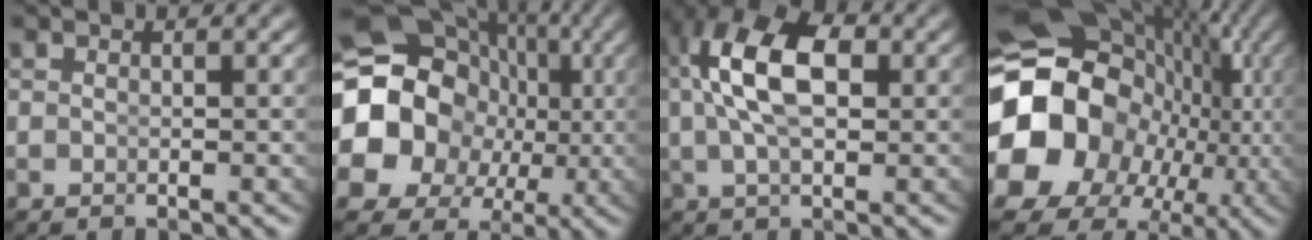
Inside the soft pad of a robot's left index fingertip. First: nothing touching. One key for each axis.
{"total": 21.8, "fx": 1.8, "fy": 18.8, "fz": 10.8, "tx": -0.254, "ty": -0.061, "tz": 0.029}
{"total": 8.7, "fx": 1.9, "fy": 4.6, "fz": 7.1, "tx": -0.137, "ty": -0.005, "tz": 0.035}
{"total": 23.3, "fx": 0.3, "fy": 18.3, "fz": 14.4, "tx": -0.262, "ty": -0.040, "tz": 0.006}